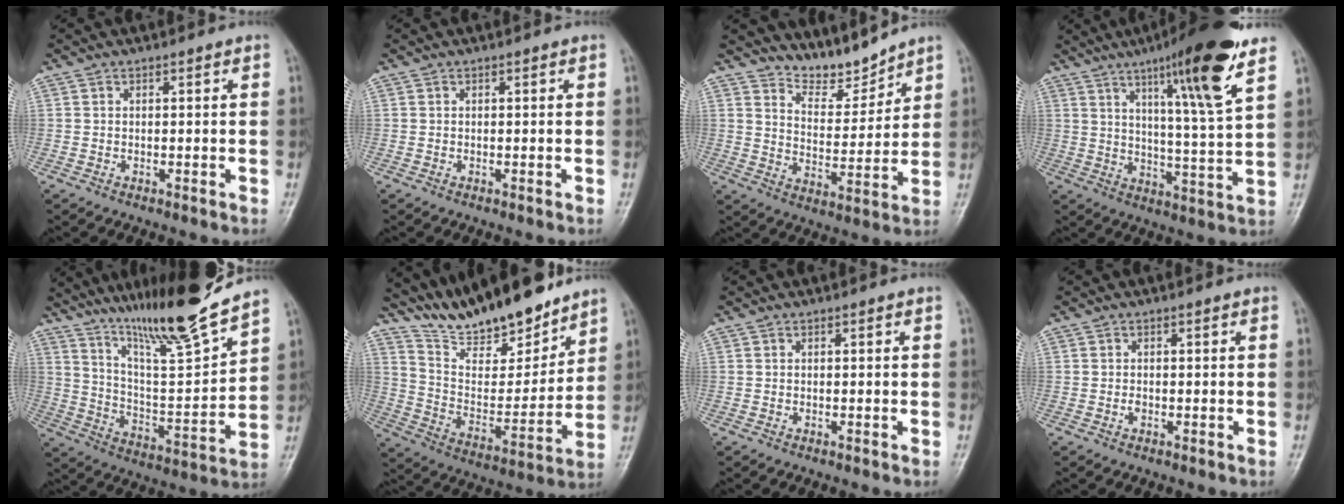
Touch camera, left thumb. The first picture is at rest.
{"total": 0.0}
{"total": 7.4, "force": [7.1, 1.8, 0.9], "torque": [0.006, -0.063, 0.138]}
{"total": 17.5, "force": [9.8, 1.4, 14.3], "torque": [-0.213, -0.048, 0.150]}
{"total": 19.5, "force": [15.8, 1.4, 11.3], "torque": [-0.155, -0.086, 0.275]}
{"total": 18.6, "force": [16.2, 4.9, 7.8], "torque": [-0.089, -0.096, 0.286]}
{"total": 0.0}
{"total": 0.9, "force": [0.0, 0.6, 0.6], "torque": [-0.004, 0.002, -0.003]}